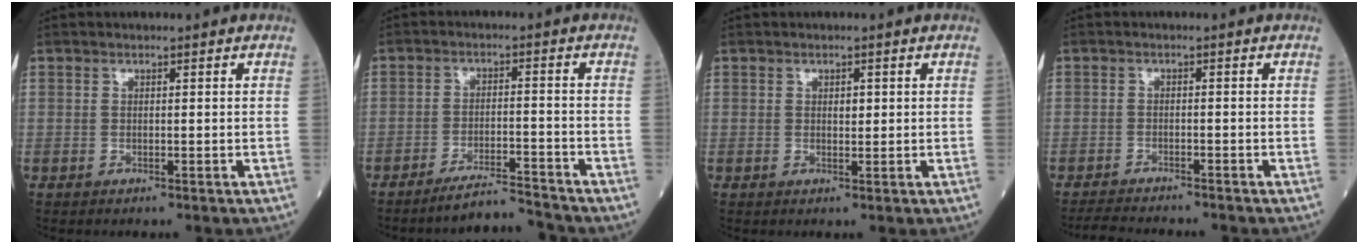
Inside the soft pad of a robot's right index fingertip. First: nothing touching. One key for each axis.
{"total": 5.3, "fx": -5.2, "fy": -0.3, "fz": 0.9, "tx": -0.014, "ty": -0.006, "tz": -0.090}
{"total": 1.1, "fx": 0.3, "fy": 0.6, "fz": 0.9, "tx": -0.011, "ty": -0.001, "tz": 0.005}
{"total": 5.8, "fx": -5.5, "fy": 0.6, "fz": 1.6, "tx": -0.023, "ty": -0.017, "tz": -0.090}